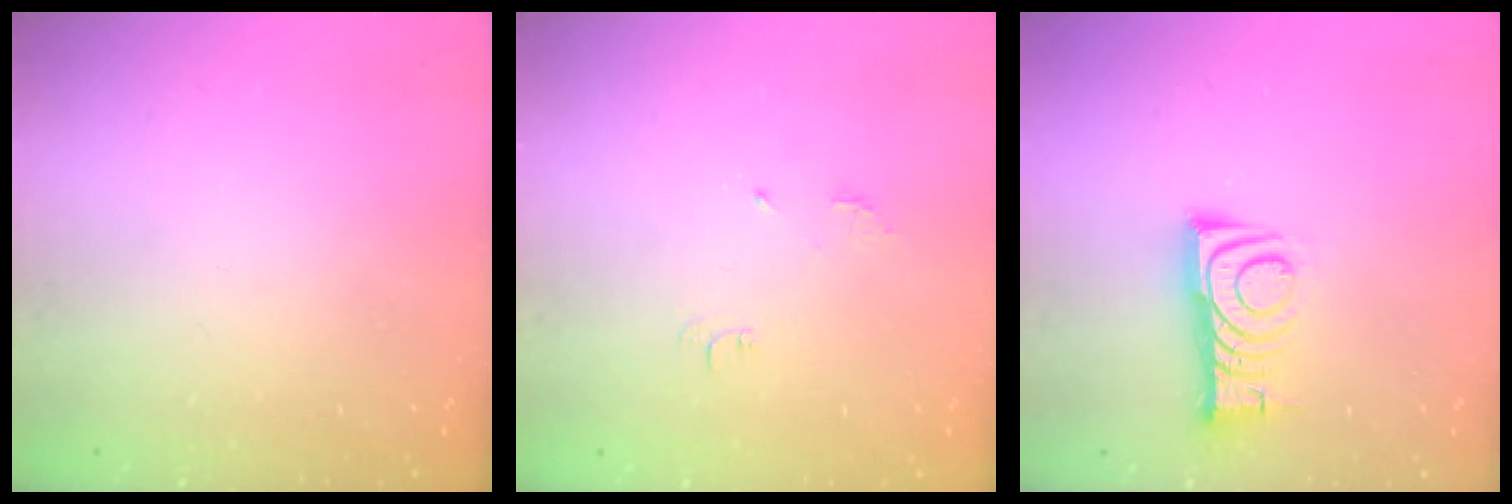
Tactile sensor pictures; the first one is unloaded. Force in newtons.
{"total": 4.7, "press": 4.7, "slide": 0.7}
{"total": 10.1, "press": 10.1, "slide": 0.3}